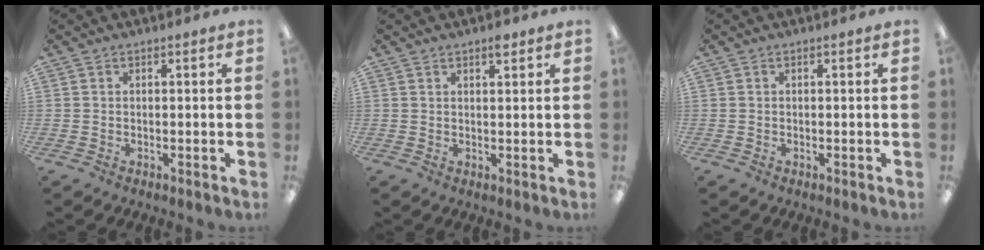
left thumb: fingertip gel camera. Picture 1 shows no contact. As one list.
[{"total": 2.1, "force": [1.7, 0.6, 1.0], "torque": [-0.006, -0.007, 0.028]}, {"total": 0.0}]